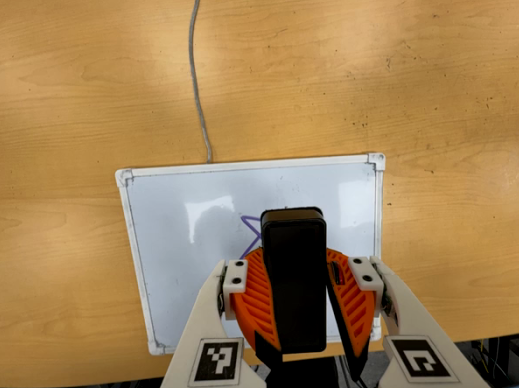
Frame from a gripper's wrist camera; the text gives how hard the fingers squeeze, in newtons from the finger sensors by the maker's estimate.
{"total": 13.8, "left": 12.5, "right": 15.0}